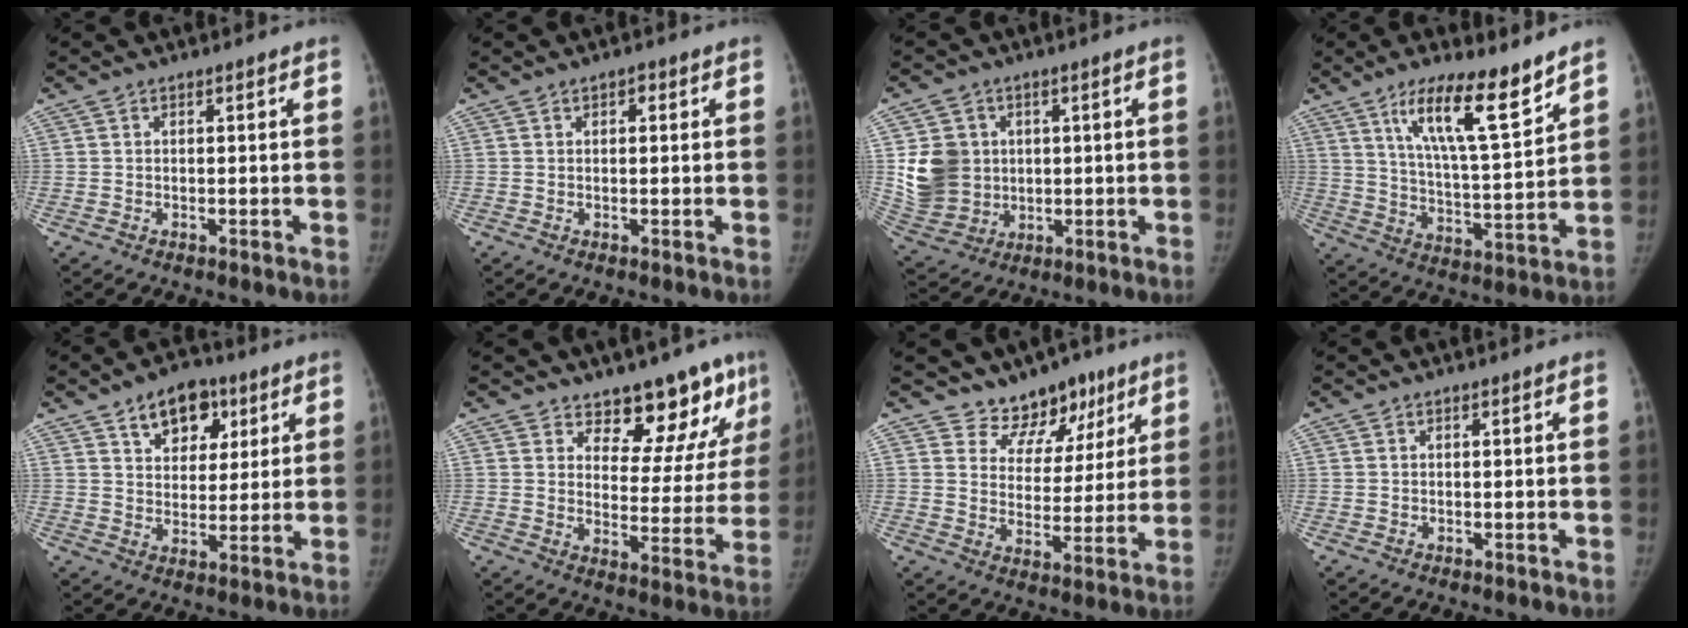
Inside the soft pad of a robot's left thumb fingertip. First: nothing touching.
{"total": 1.4, "force": [0.6, 0.9, 0.9], "torque": [-0.008, 0.001, 0.007]}
{"total": 11.5, "force": [1.6, 10.1, 5.2], "torque": [-0.077, -0.005, 0.048]}
{"total": 14.4, "force": [9.6, 3.0, 10.3], "torque": [-0.159, -0.061, 0.172]}
{"total": 10.6, "force": [5.6, 7.0, 5.6], "torque": [-0.045, -0.019, 0.085]}
{"total": 14.0, "force": [10.6, 6.5, 6.4], "torque": [-0.022, -0.077, 0.134]}
{"total": 10.2, "force": [7.6, 6.5, 2.0], "torque": [0.021, -0.047, 0.121]}
{"total": 0.0}